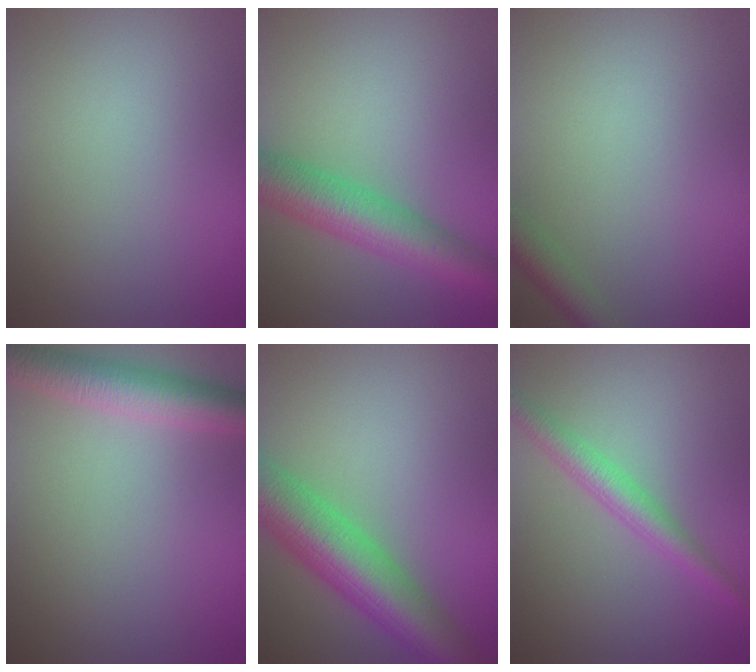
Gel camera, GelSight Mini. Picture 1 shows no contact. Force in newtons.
{"total": 6.5, "press": 6.5, "slide": 0.2}
{"total": 2.2, "press": 2.2, "slide": 0.2}
{"total": 4.3, "press": 4.3, "slide": 0.2}
{"total": 8.8, "press": 8.8, "slide": 0.3}
{"total": 2.9, "press": 2.9, "slide": 0.0}